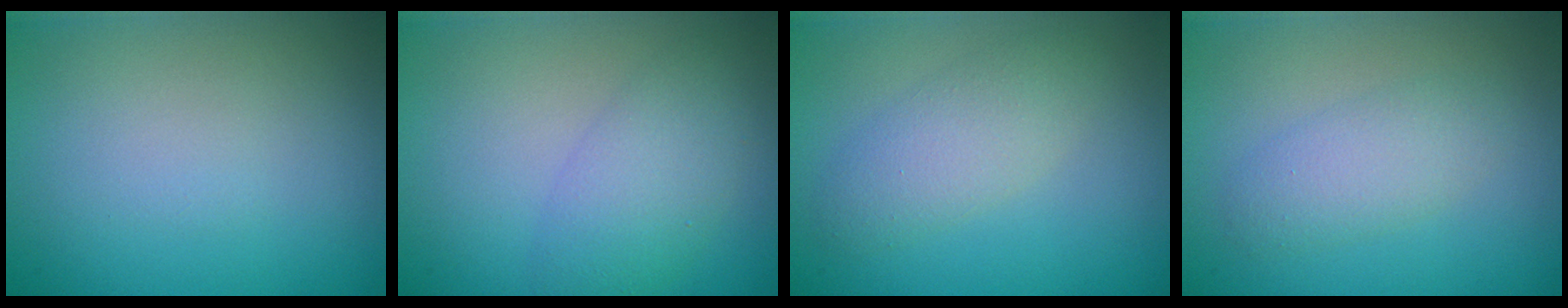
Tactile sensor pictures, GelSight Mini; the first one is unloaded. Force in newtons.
{"total": 3.7, "press": 3.7, "slide": 0.0}
{"total": 2.8, "press": 2.8, "slide": 0.1}
{"total": 2.4, "press": 2.4, "slide": 0.1}